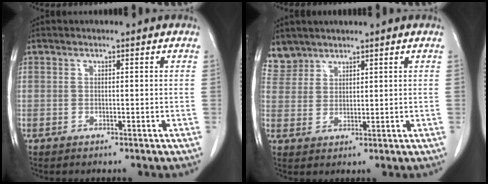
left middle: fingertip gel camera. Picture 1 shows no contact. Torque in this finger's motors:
{"motor_torque": [0.05, -0.09, -0.02, -0.03]}